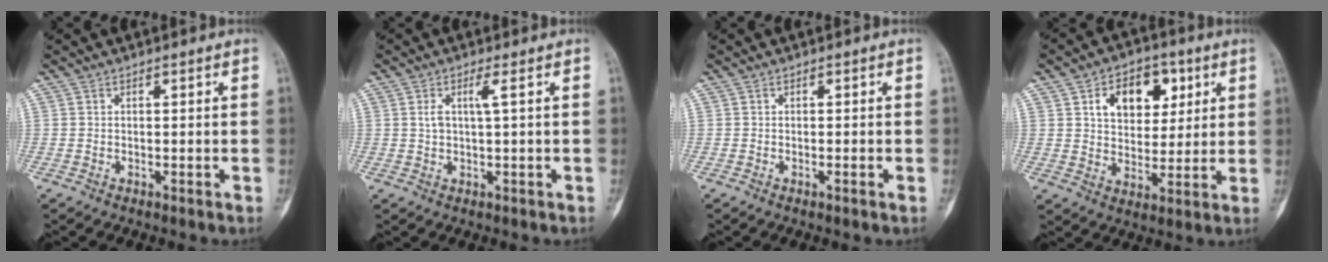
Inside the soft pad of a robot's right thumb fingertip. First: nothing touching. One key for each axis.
{"total": 2.9, "fx": 0.8, "fy": 0.3, "fz": 2.7, "tx": -0.065, "ty": 0.006, "tz": 0.019}
{"total": 0.9, "fx": -0.3, "fy": 0.1, "fz": 0.8, "tx": -0.016, "ty": 0.002, "tz": -0.003}
{"total": 12.3, "fx": 4.6, "fy": 8.4, "fz": 7.8, "tx": -0.072, "ty": -0.008, "tz": 0.074}